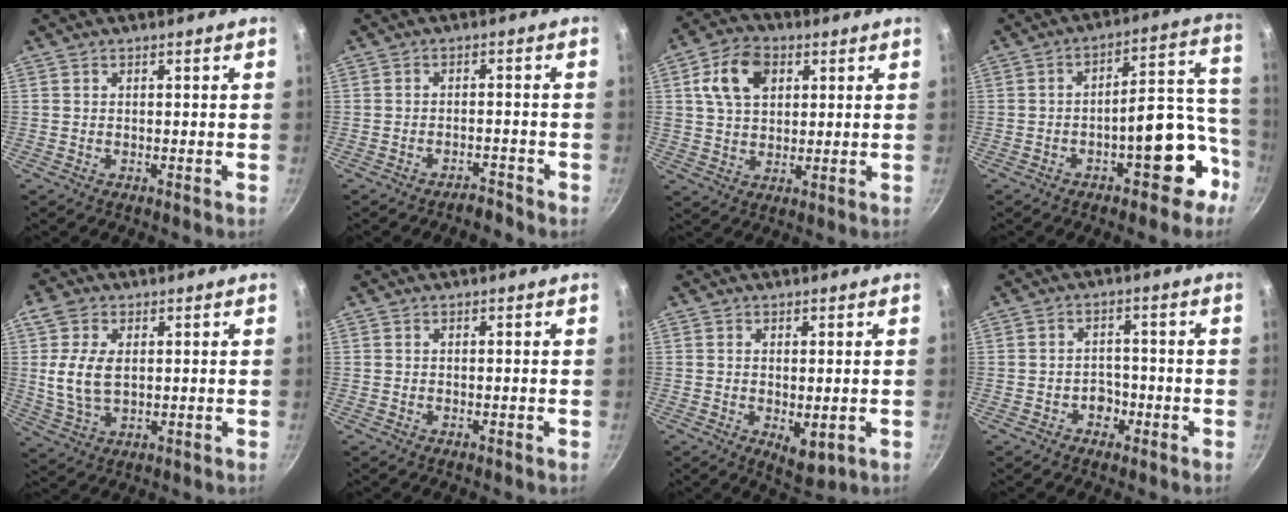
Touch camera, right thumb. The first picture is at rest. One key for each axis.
{"total": 2.6, "fx": -2.4, "fy": 0.6, "fz": 0.7, "tx": -0.005, "ty": 0.027, "tz": -0.031}
{"total": 10.5, "fx": 3.3, "fy": 7.3, "fz": 6.8, "tx": -0.104, "ty": 0.006, "tz": 0.051}
{"total": 13.7, "fx": -5.9, "fy": 6.4, "fz": 10.6, "tx": -0.074, "ty": 0.086, "tz": -0.073}
{"total": 8.9, "fx": 1.4, "fy": 5.5, "fz": 6.9, "tx": -0.138, "ty": -0.007, "tz": 0.025}
{"total": 0.0}
{"total": 4.5, "fx": -0.4, "fy": 2.2, "fz": 3.9, "tx": -0.056, "ty": -0.016, "tz": 0.003}
{"total": 3.6, "fx": -1.6, "fy": 2.8, "fz": 1.5, "tx": 0.004, "ty": 0.018, "tz": -0.023}